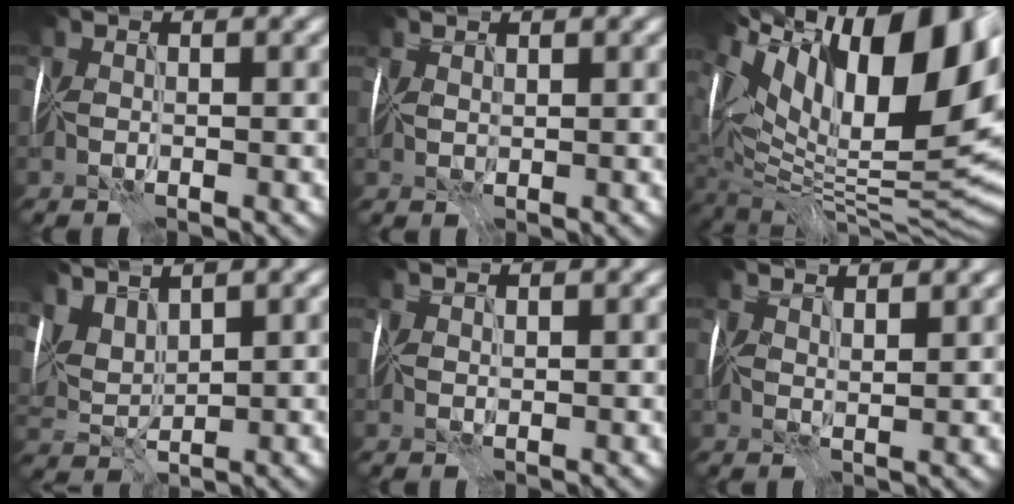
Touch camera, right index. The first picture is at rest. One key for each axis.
{"total": 1.8, "fx": 1.5, "fy": 0.8, "fz": 0.6, "tx": -0.016, "ty": 0.009, "tz": 0.025}
{"total": 18.8, "fx": 6.1, "fy": 7.8, "fz": 16.0, "tx": -0.242, "ty": 0.022, "tz": 0.114}
{"total": 4.7, "fx": 3.7, "fy": 1.8, "fz": 2.2, "tx": -0.061, "ty": 0.013, "tz": 0.072}
{"total": 1.1, "fx": 1.0, "fy": 0.3, "fz": 0.3, "tx": -0.009, "ty": 0.008, "tz": 0.018}
{"total": 3.1, "fx": 2.8, "fy": 0.4, "fz": 1.4, "tx": -0.028, "ty": 0.007, "tz": 0.042}